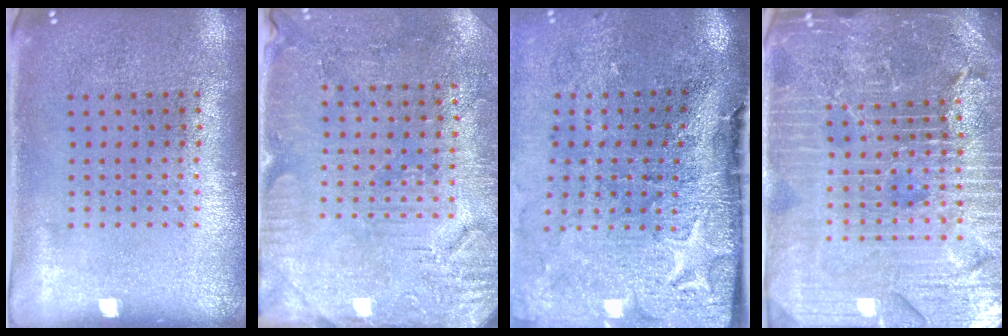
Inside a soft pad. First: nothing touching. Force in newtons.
{"total": 3.0, "press": 2.8, "slide": 0.9}
{"total": 4.9, "press": 3.8, "slide": 3.0}
{"total": 5.8, "press": 5.1, "slide": 2.6}